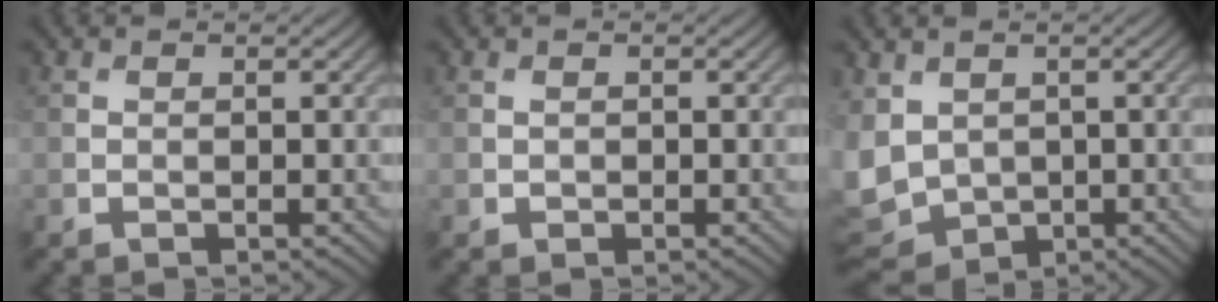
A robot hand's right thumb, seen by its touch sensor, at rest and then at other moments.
{"total": 0.5, "force": [-0.1, 0.5, 0.2], "torque": [-0.003, -0.004, -0.003]}
{"total": 7.7, "force": [0.0, 5.9, 4.9], "torque": [-0.163, -0.016, -0.003]}